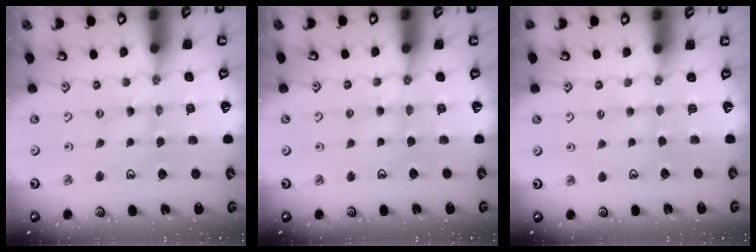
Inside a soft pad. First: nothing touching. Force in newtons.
{"total": 3.6, "press": 3.6, "slide": 0.5}
{"total": 1.9, "press": 1.9, "slide": 0.3}